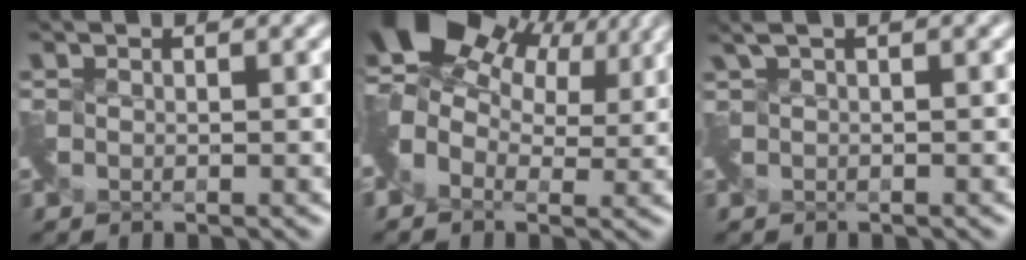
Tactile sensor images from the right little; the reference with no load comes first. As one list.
[{"total": 8.9, "force": [4.2, 5.6, 5.5], "torque": [-0.100, 0.018, 0.072]}, {"total": 0.7, "force": [0.3, 0.2, 0.6], "torque": [-0.016, -0.006, 0.005]}]